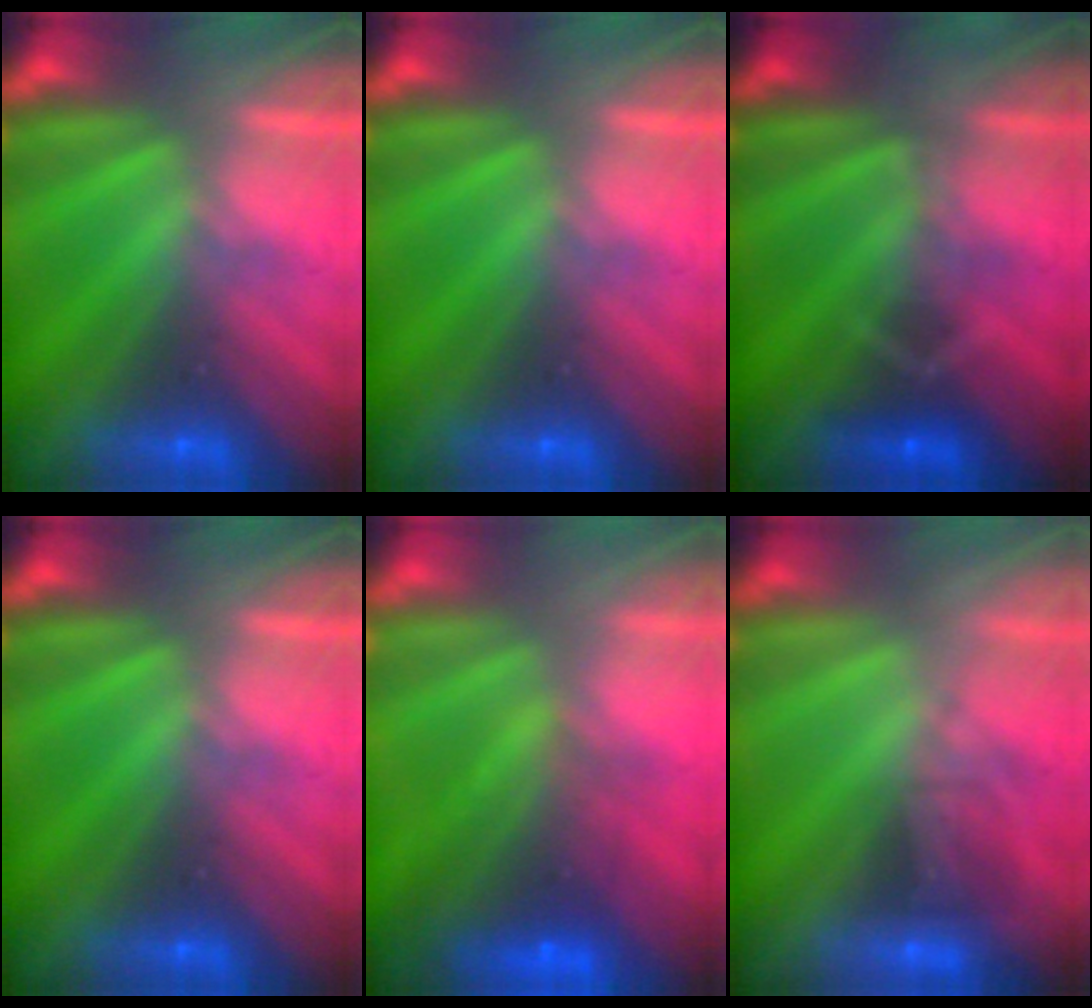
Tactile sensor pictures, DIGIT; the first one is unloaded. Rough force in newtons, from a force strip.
{"total": 0.0}
{"total": 3.3}
{"total": 0.0}
{"total": 7.5}
{"total": 1.7}